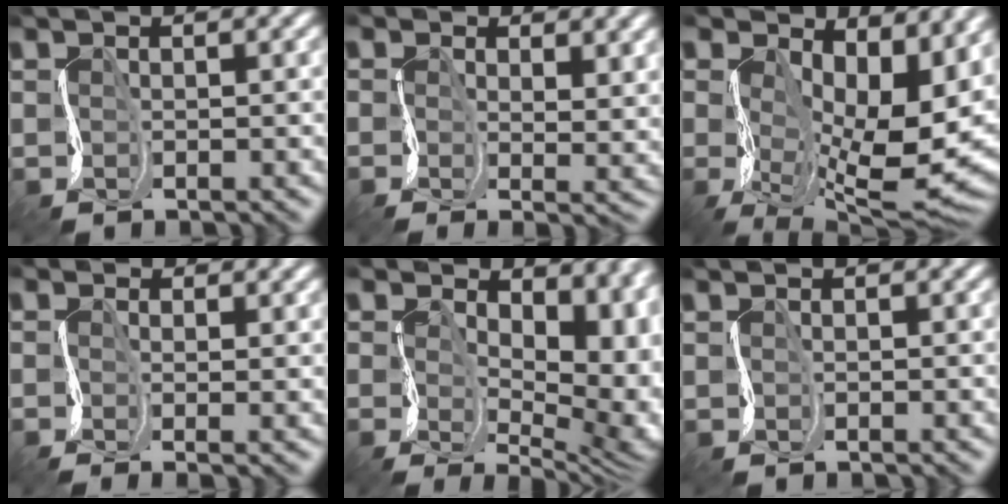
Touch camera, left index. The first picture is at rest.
{"total": 0.8, "force": [0.5, -0.6, -0.2], "torque": [0.007, -0.014, 0.004]}
{"total": 10.7, "force": [0.6, 5.3, 9.3], "torque": [-0.140, -0.038, 0.014]}
{"total": 2.1, "force": [-0.7, -1.5, -1.3], "torque": [0.024, -0.007, -0.022]}
{"total": 6.8, "force": [0.7, 4.0, 5.5], "torque": [-0.059, -0.027, 0.008]}
{"total": 0.0}